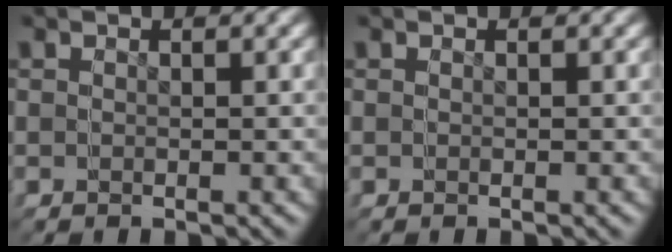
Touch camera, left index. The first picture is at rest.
{"total": 0.0}